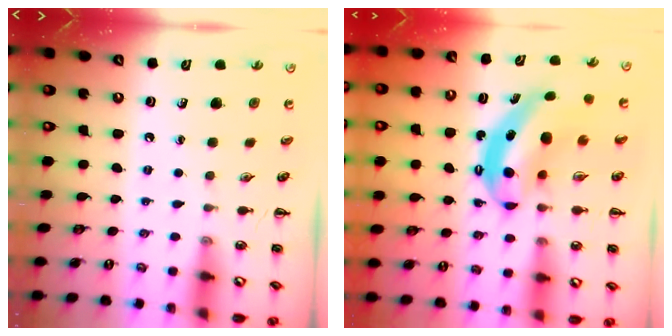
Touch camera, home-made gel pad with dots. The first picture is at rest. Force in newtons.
{"total": 7.2, "press": 7.0, "slide": 1.5}